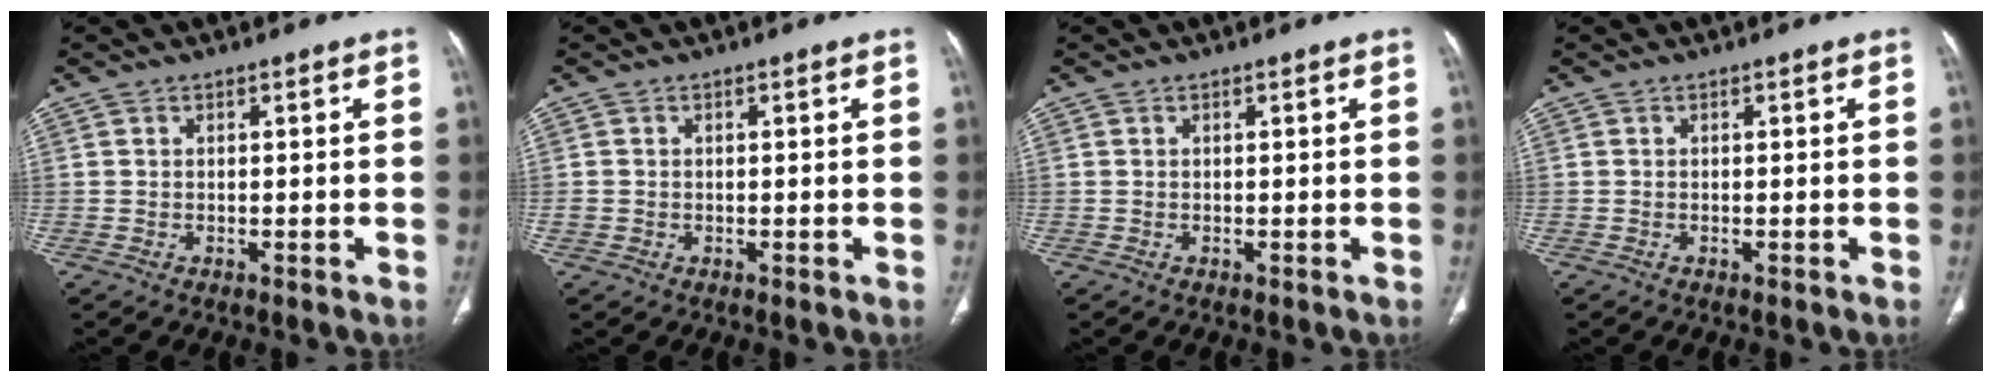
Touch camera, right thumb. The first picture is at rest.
{"total": 1.2, "force": [-0.1, 1.2, 0.4], "torque": [-0.008, 0.002, -0.001]}
{"total": 0.0}
{"total": 0.0}